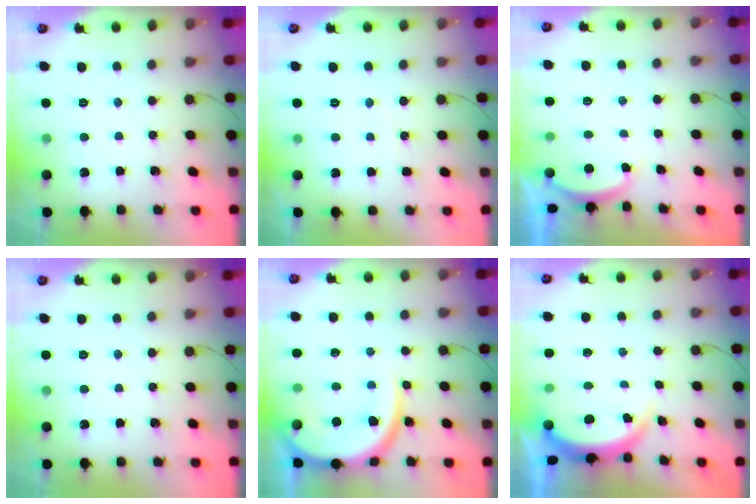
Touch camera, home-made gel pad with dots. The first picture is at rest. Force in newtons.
{"total": 4.8, "press": 4.8, "slide": 0.6}
{"total": 2.9, "press": 2.8, "slide": 0.6}
{"total": 0.0}
{"total": 15.1, "press": 14.9, "slide": 2.2}
{"total": 3.9, "press": 3.7, "slide": 1.5}